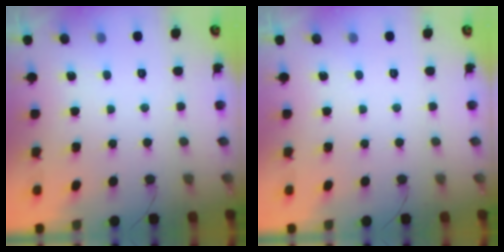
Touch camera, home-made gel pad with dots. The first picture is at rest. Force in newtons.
{"total": 0.0}